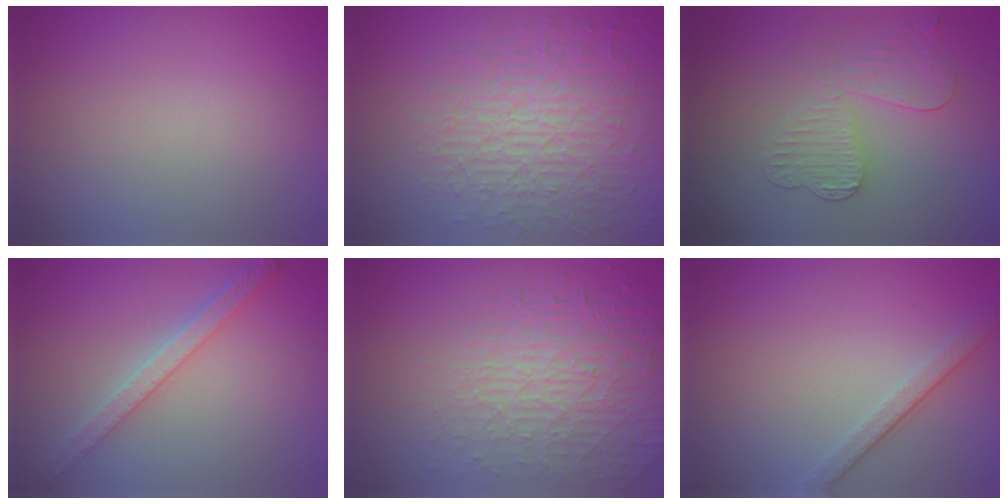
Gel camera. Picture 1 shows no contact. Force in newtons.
{"total": 8.8, "press": 6.1, "slide": 6.3}
{"total": 3.7, "press": 3.3, "slide": 1.5}
{"total": 4.2, "press": 3.4, "slide": 2.4}
{"total": 7.8, "press": 5.5, "slide": 5.5}
{"total": 2.6, "press": 2.0, "slide": 1.7}